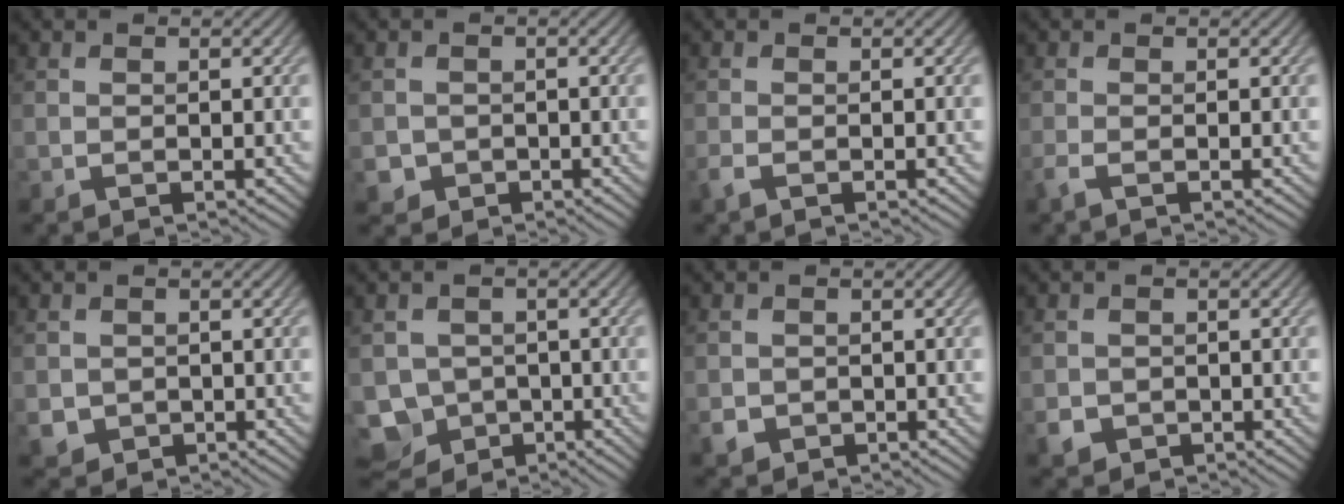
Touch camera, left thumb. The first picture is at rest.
{"total": 2.1, "force": [-0.9, 1.8, 0.3], "torque": [-0.003, -0.007, -0.020]}
{"total": 1.1, "force": [-0.7, 0.2, 0.8], "torque": [-0.021, -0.002, -0.018]}
{"total": 1.2, "force": [-0.7, 0.0, 1.0], "torque": [-0.026, -0.003, -0.021]}
{"total": 2.3, "force": [-0.5, 2.1, 0.5], "torque": [-0.020, -0.015, -0.009]}
{"total": 6.5, "force": [-2.7, 5.6, 1.9], "torque": [-0.051, -0.020, -0.055]}
{"total": 1.7, "force": [-0.8, 1.4, 0.5], "torque": [-0.010, -0.008, -0.017]}
{"total": 2.1, "force": [-0.9, 1.7, 0.6], "torque": [-0.013, -0.009, -0.020]}